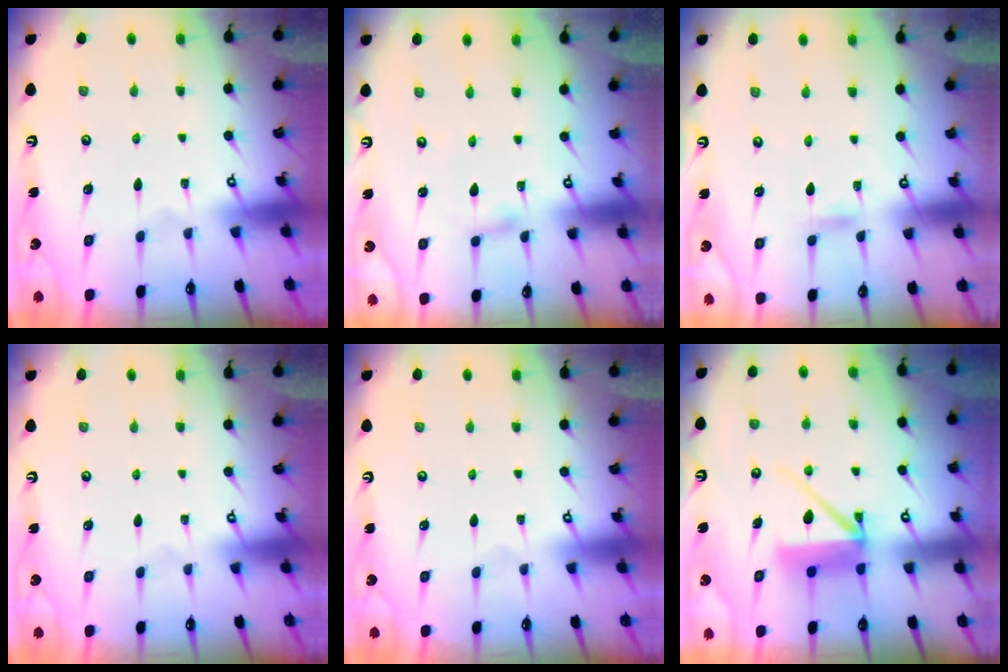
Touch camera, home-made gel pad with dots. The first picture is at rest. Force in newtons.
{"total": 1.7, "press": 1.7, "slide": 0.2}
{"total": 2.7, "press": 2.7, "slide": 0.2}
{"total": 0.0}
{"total": 0.0}
{"total": 9.2, "press": 9.1, "slide": 1.1}